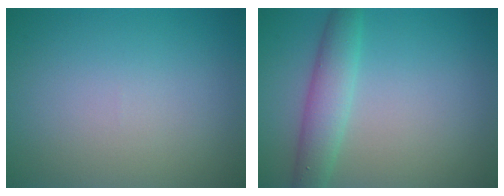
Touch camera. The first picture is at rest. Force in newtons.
{"total": 3.5, "press": 3.5, "slide": 0.2}